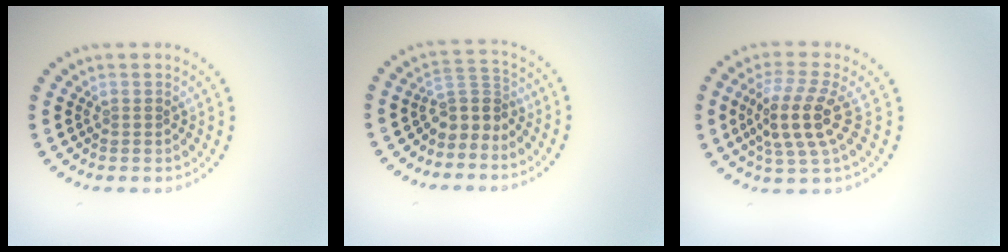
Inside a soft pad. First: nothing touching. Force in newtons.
{"total": 2.9, "press": 1.9, "slide": 2.1}
{"total": 4.2, "press": 3.7, "slide": 2.1}